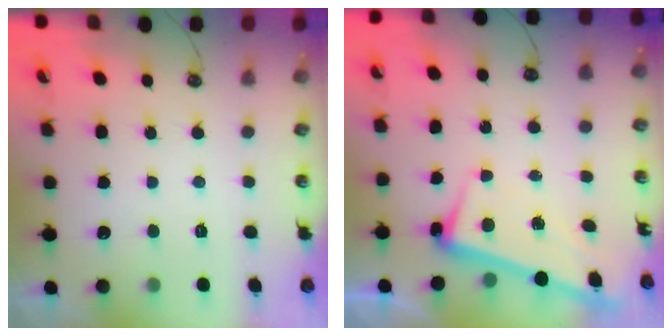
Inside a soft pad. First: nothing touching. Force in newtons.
{"total": 2.4, "press": 2.3, "slide": 0.8}